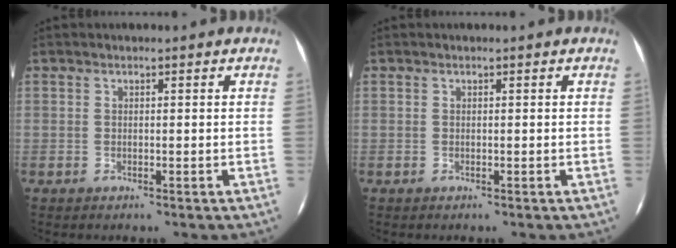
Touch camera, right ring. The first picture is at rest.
{"total": 0.0}